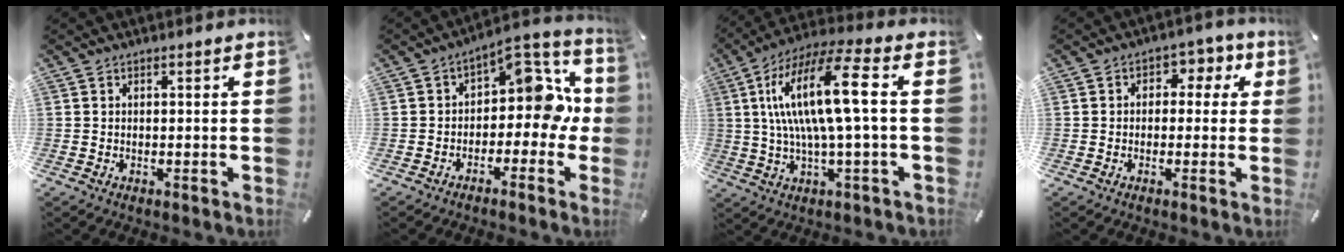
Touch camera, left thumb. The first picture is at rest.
{"total": 11.3, "force": [2.5, 7.3, 8.2], "torque": [-0.098, -0.019, 0.044]}
{"total": 16.9, "force": [2.8, 3.5, 16.3], "torque": [-0.339, -0.005, 0.030]}
{"total": 4.3, "force": [-0.4, 3.6, 2.4], "torque": [-0.020, 0.005, -0.019]}